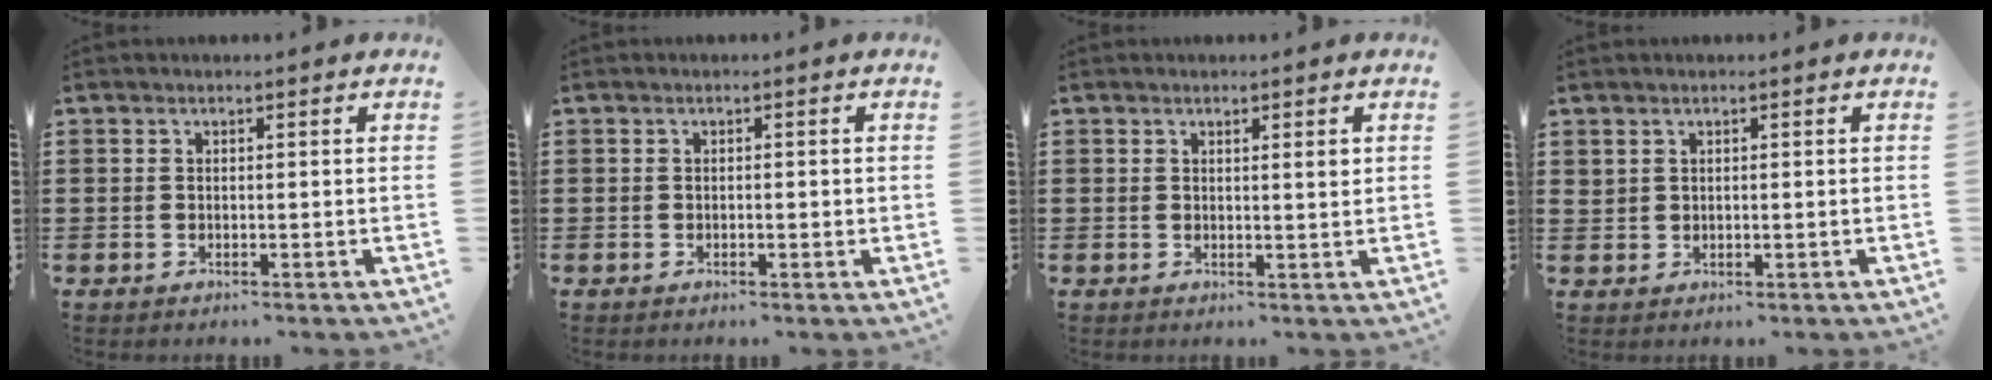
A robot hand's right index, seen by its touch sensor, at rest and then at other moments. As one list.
[{"total": 0.5, "force": [-0.2, 0.2, 0.5], "torque": [-0.010, -0.002, -0.002]}, {"total": 1.4, "force": [0.6, 0.1, 1.2], "torque": [-0.016, -0.002, 0.008]}, {"total": 0.6, "force": [0.3, 0.4, 0.3], "torque": [-0.007, 0.004, 0.005]}]